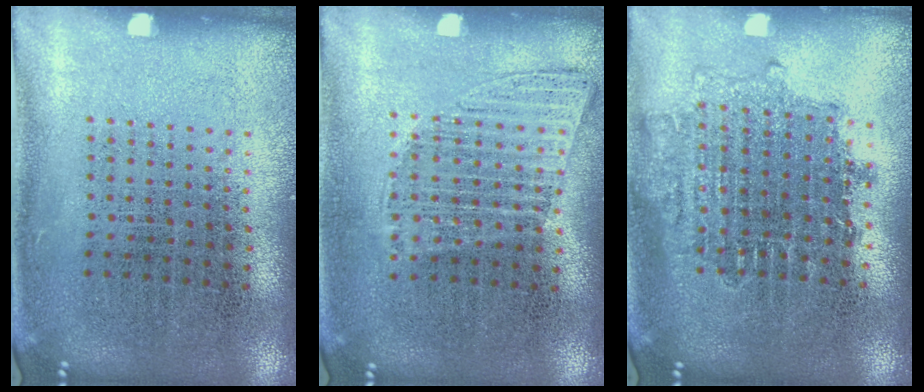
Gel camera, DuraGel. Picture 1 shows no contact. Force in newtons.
{"total": 1.0, "press": 1.0, "slide": 0.3}
{"total": 1.6, "press": 1.3, "slide": 0.8}